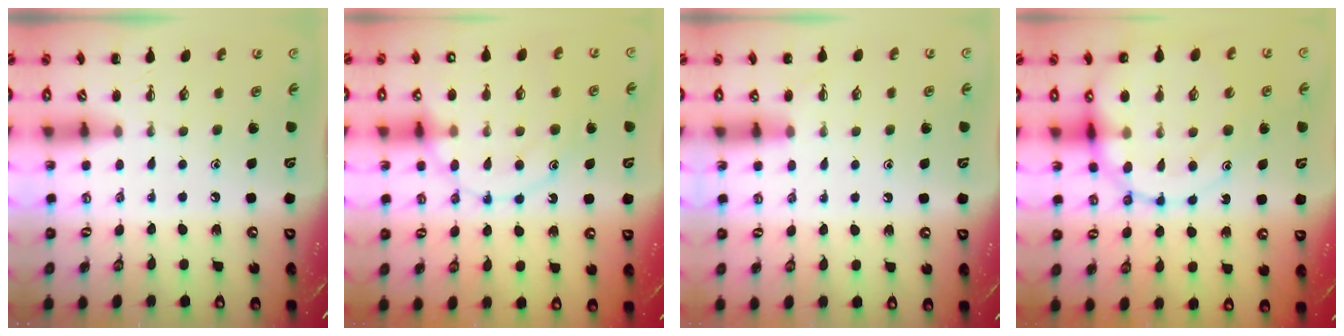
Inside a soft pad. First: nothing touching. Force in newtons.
{"total": 13.5, "press": 13.4, "slide": 1.1}
{"total": 4.1, "press": 3.8, "slide": 1.5}
{"total": 18.9, "press": 18.6, "slide": 3.6}